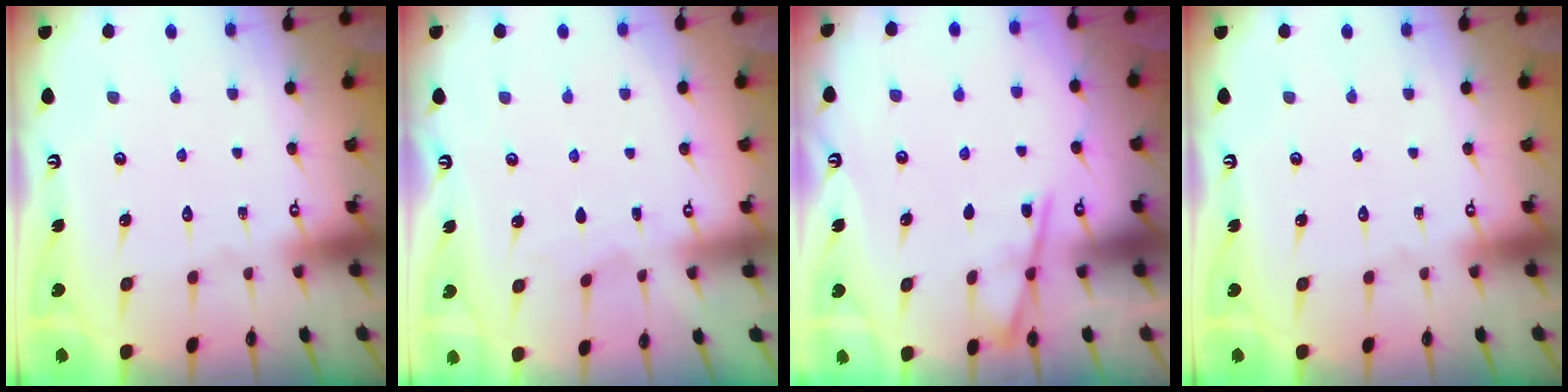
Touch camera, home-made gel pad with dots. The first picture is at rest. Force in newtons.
{"total": 2.7, "press": 2.6, "slide": 0.4}
{"total": 5.2, "press": 5.2, "slide": 0.6}
{"total": 0.0}